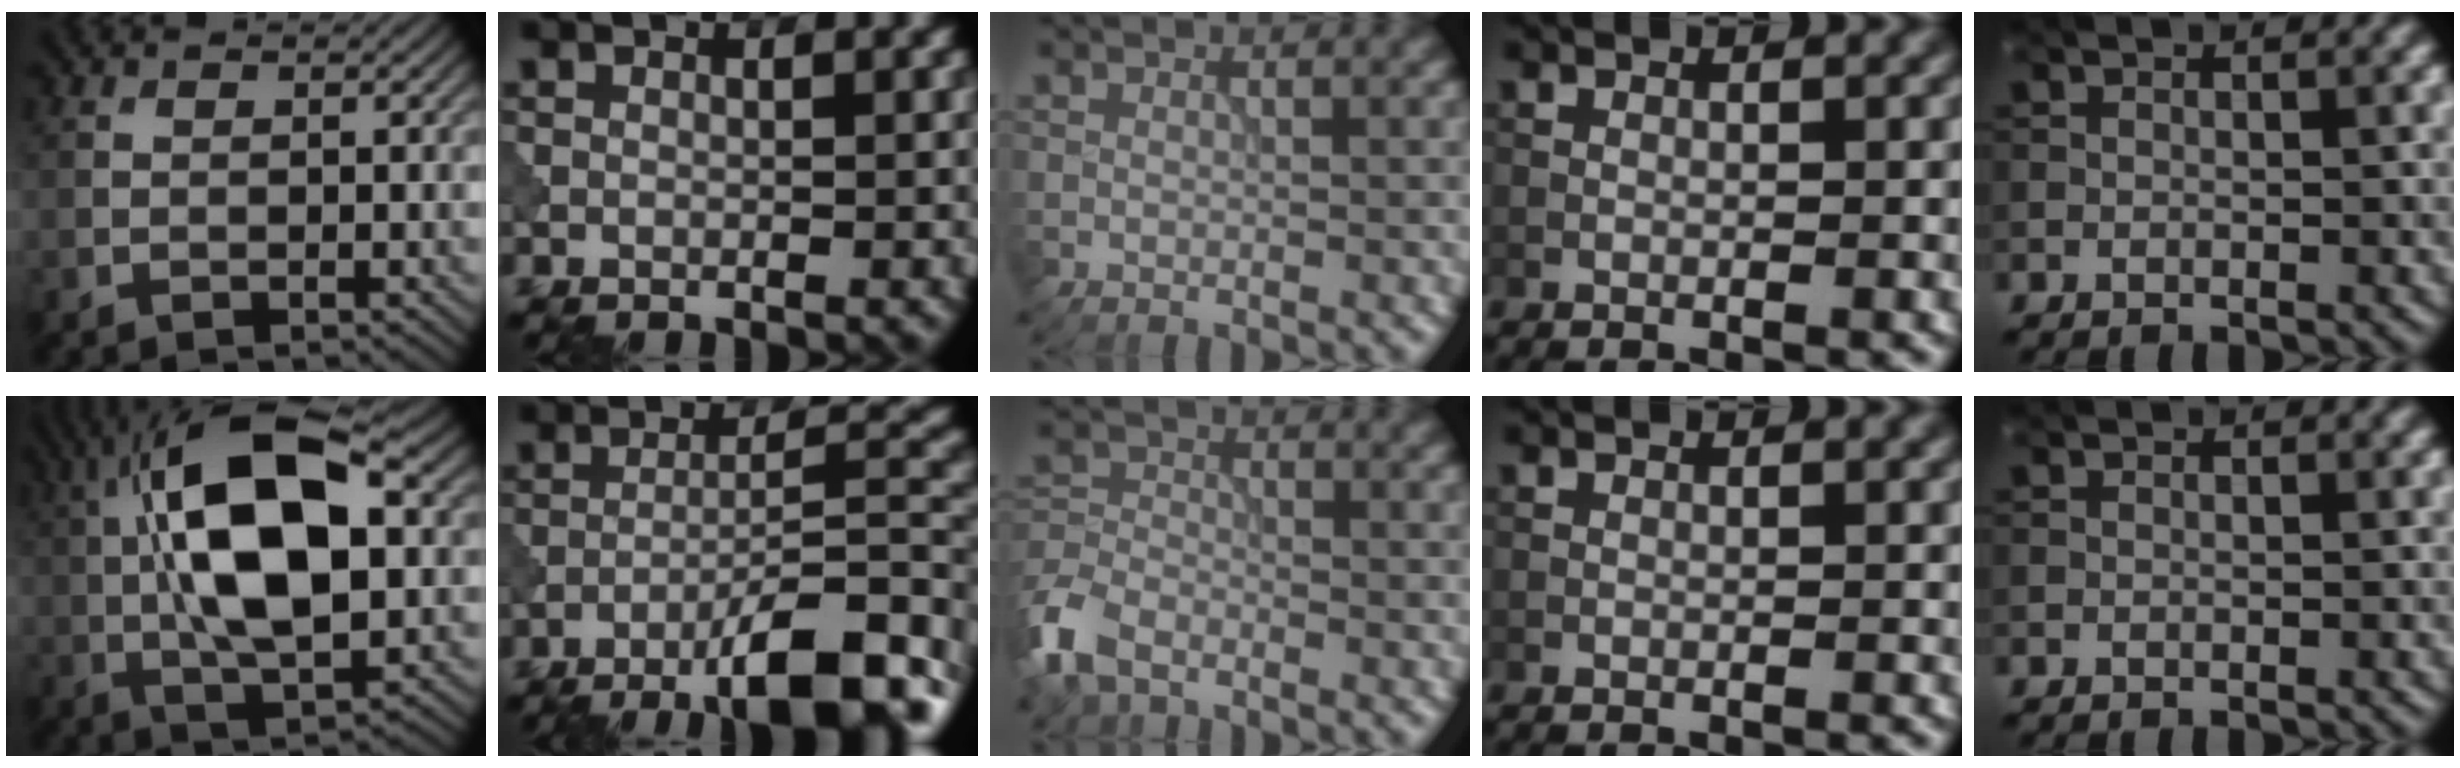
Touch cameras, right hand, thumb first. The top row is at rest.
{"thumb": {"total": 16.2, "force": [2.3, 7.1, 14.4], "torque": [-0.261, 0.024, 0.025]}, "index": {"total": 11.0, "force": [-7.1, 2.4, 8.1], "torque": [-0.120, 0.015, -0.112]}, "middle": {"total": 5.0, "force": [-3.5, 2.6, 2.4], "torque": [-0.057, -0.003, -0.085]}}